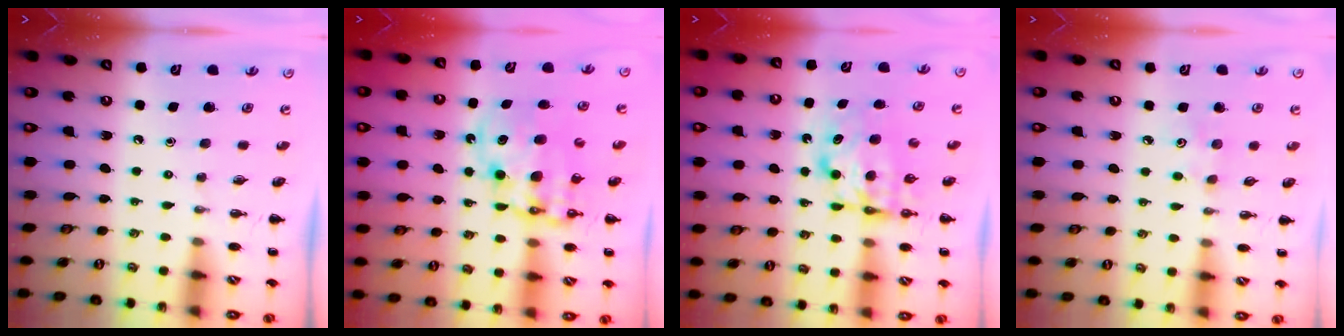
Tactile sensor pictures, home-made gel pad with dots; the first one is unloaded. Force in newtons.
{"total": 13.1, "press": 12.8, "slide": 2.9}
{"total": 6.7, "press": 6.6, "slide": 0.6}
{"total": 2.7, "press": 2.6, "slide": 0.8}